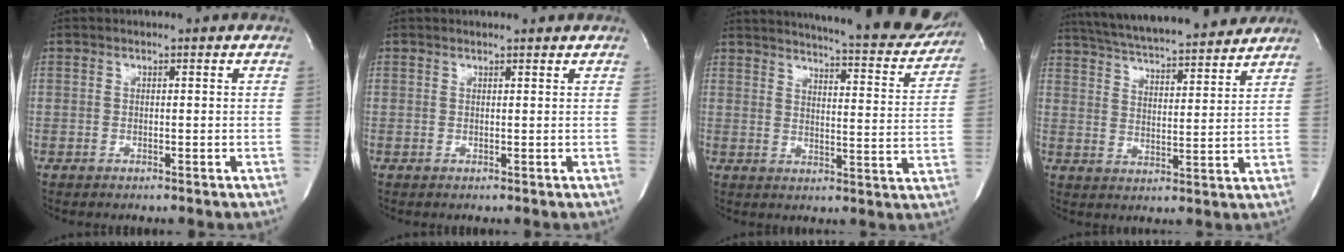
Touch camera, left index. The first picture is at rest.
{"total": 1.6, "force": [1.6, 0.0, 0.1], "torque": [-0.008, 0.001, 0.015]}
{"total": 22.7, "force": [20.7, 3.0, 8.7], "torque": [-0.128, -0.066, 0.244]}
{"total": 19.7, "force": [17.8, 2.5, 8.1], "torque": [-0.144, 0.019, 0.261]}